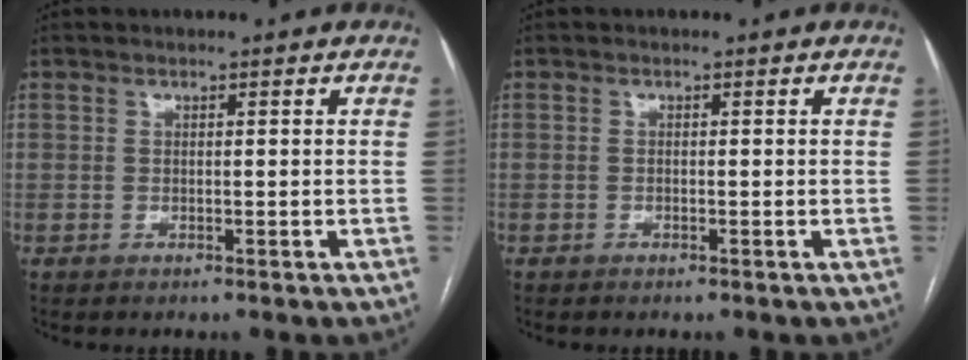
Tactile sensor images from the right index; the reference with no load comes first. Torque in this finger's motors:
{"motor_torque": [0.19, -0.09, 0.03, 0.00]}